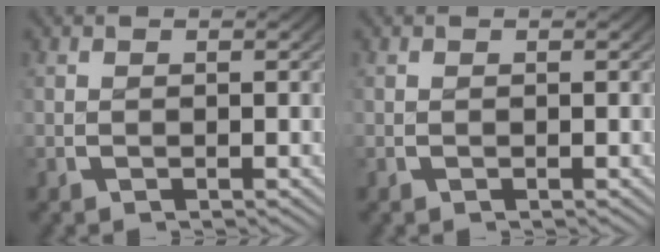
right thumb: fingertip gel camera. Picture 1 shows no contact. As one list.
[{"total": 0.0}]